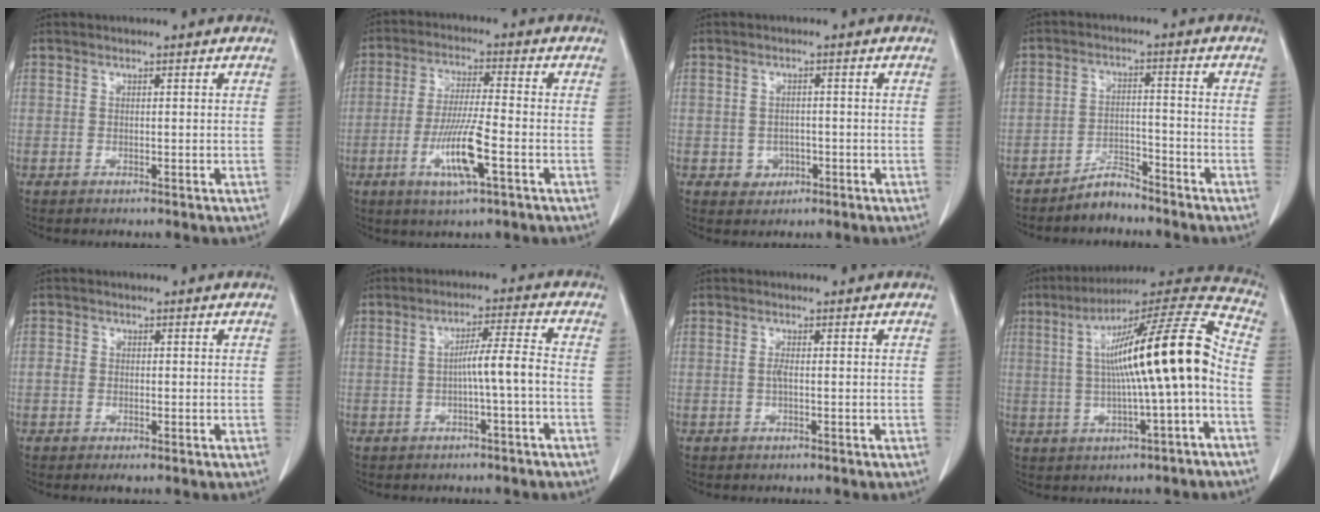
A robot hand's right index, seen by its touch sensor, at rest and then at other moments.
{"total": 9.3, "force": [-3.4, 0.6, 8.7], "torque": [-0.170, -0.013, -0.065]}
{"total": 2.6, "force": [-0.9, 2.3, 1.0], "torque": [-0.010, 0.005, -0.005]}
{"total": 3.8, "force": [-3.6, 1.1, 0.7], "torque": [-0.006, -0.003, -0.065]}
{"total": 2.1, "force": [-0.5, 1.4, 1.4], "torque": [-0.027, 0.002, -0.007]}
{"total": 4.9, "force": [-1.3, -0.6, 4.7], "torque": [-0.077, 0.013, -0.021]}
{"total": 0.9, "force": [-0.1, 0.1, 0.9], "torque": [-0.021, -0.001, -0.004]}
{"total": 17.1, "force": [-0.6, 0.6, 17.1], "torque": [-0.264, 0.034, -0.013]}